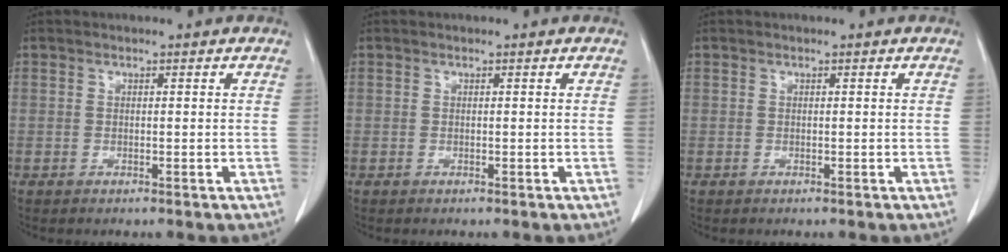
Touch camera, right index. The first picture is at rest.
{"total": 0.0}
{"total": 0.0}